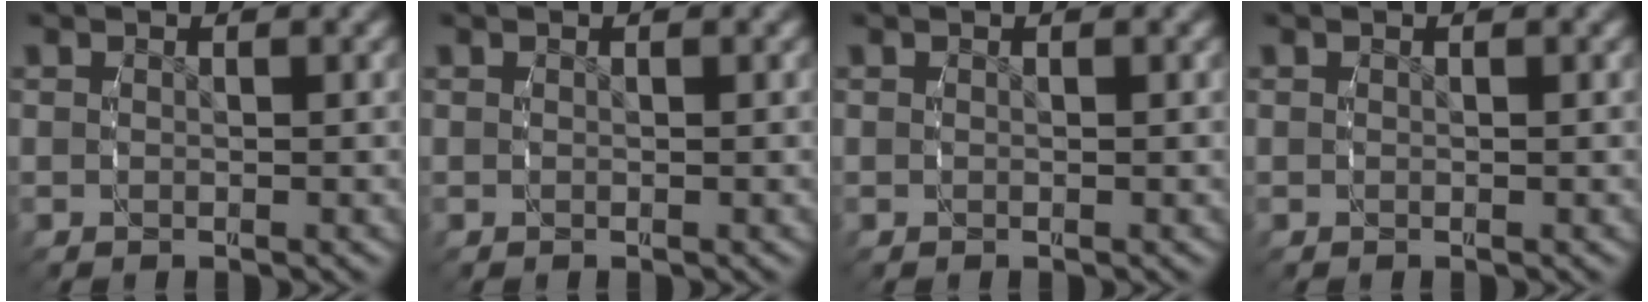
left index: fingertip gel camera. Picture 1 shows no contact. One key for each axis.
{"total": 0.0}
{"total": 0.0}
{"total": 0.0}